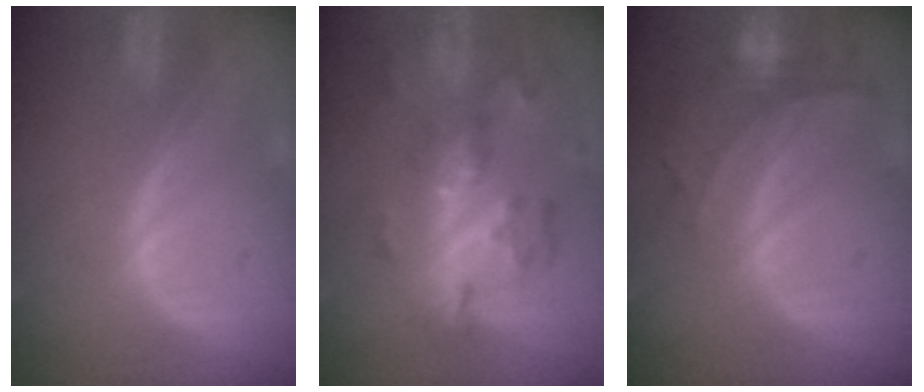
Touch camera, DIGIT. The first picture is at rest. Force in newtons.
{"total": 9.2, "press": 8.1, "slide": 4.4}
{"total": 6.8, "press": 6.3, "slide": 2.5}